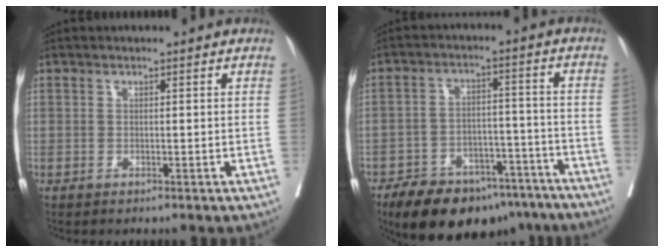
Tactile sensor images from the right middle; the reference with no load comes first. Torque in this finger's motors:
{"motor_torque": [1.07, -1.07, 0.45, 0.09]}